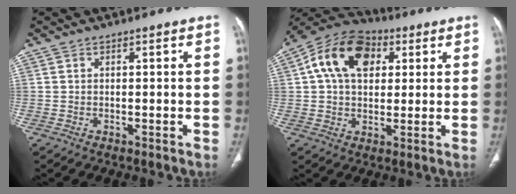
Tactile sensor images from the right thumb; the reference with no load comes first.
{"total": 15.3, "force": [4.6, 10.1, 10.5], "torque": [-0.167, 0.013, 0.070]}